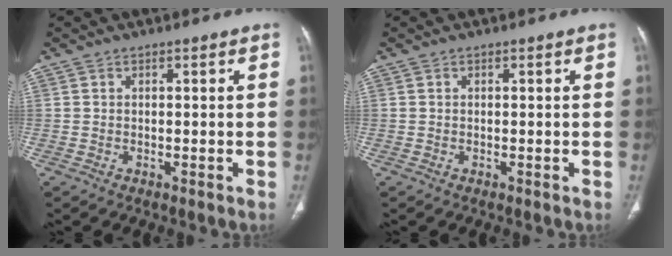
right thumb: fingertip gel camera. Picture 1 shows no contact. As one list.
[{"total": 0.0}]